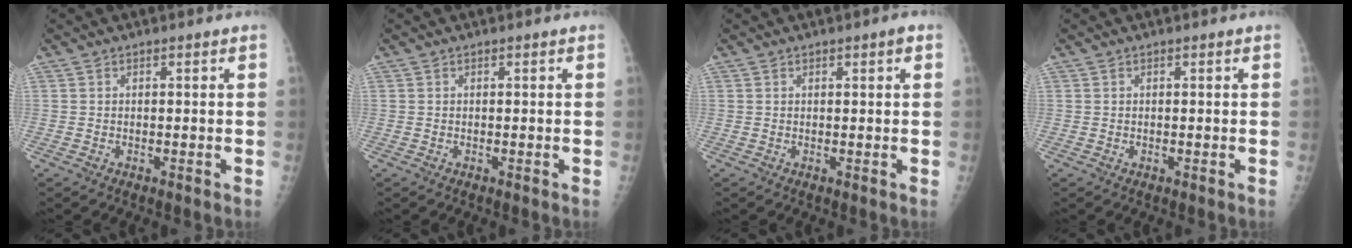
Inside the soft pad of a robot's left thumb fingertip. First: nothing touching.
{"total": 0.0}
{"total": 1.3, "force": [0.6, 0.4, 1.0], "torque": [-0.012, 0.000, 0.008]}
{"total": 0.0}